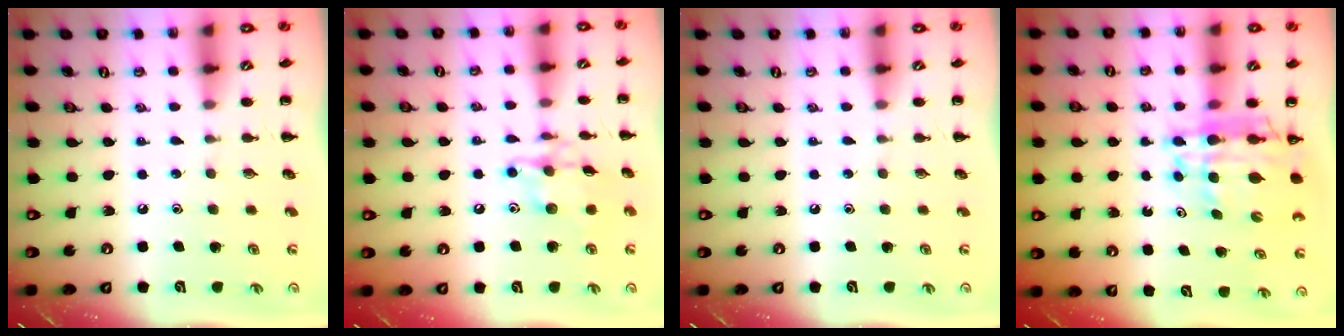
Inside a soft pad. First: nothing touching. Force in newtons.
{"total": 12.2, "press": 12.2, "slide": 0.6}
{"total": 0.0}
{"total": 12.8, "press": 12.2, "slide": 3.8}